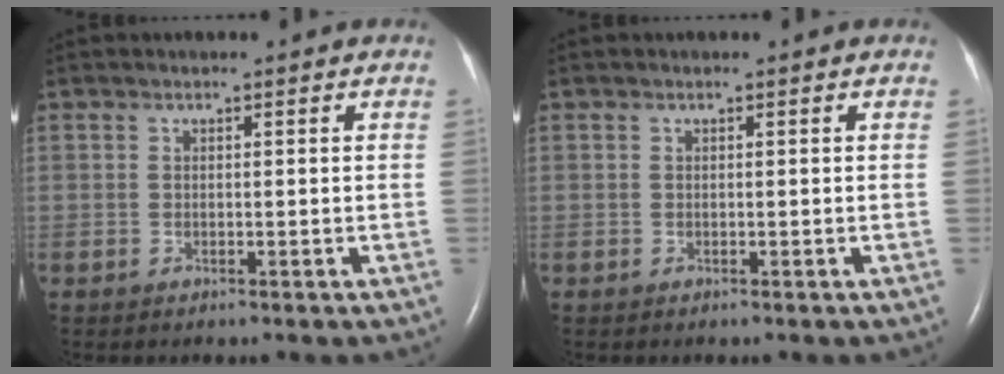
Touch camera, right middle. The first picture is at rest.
{"total": 0.0}